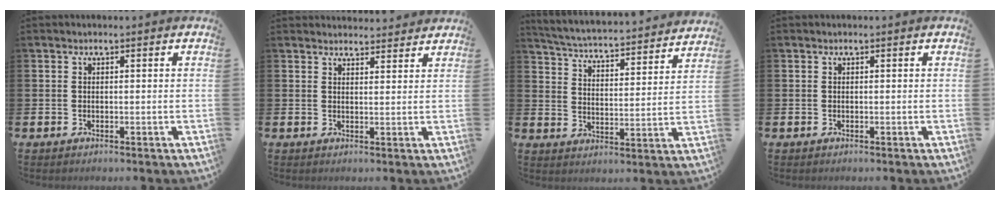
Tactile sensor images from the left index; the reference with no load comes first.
{"total": 2.8, "force": [2.7, 0.4, -0.2], "torque": [0.010, -0.019, 0.048]}
{"total": 4.7, "force": [4.6, 0.3, 0.7], "torque": [-0.040, -0.046, 0.074]}
{"total": 0.0}